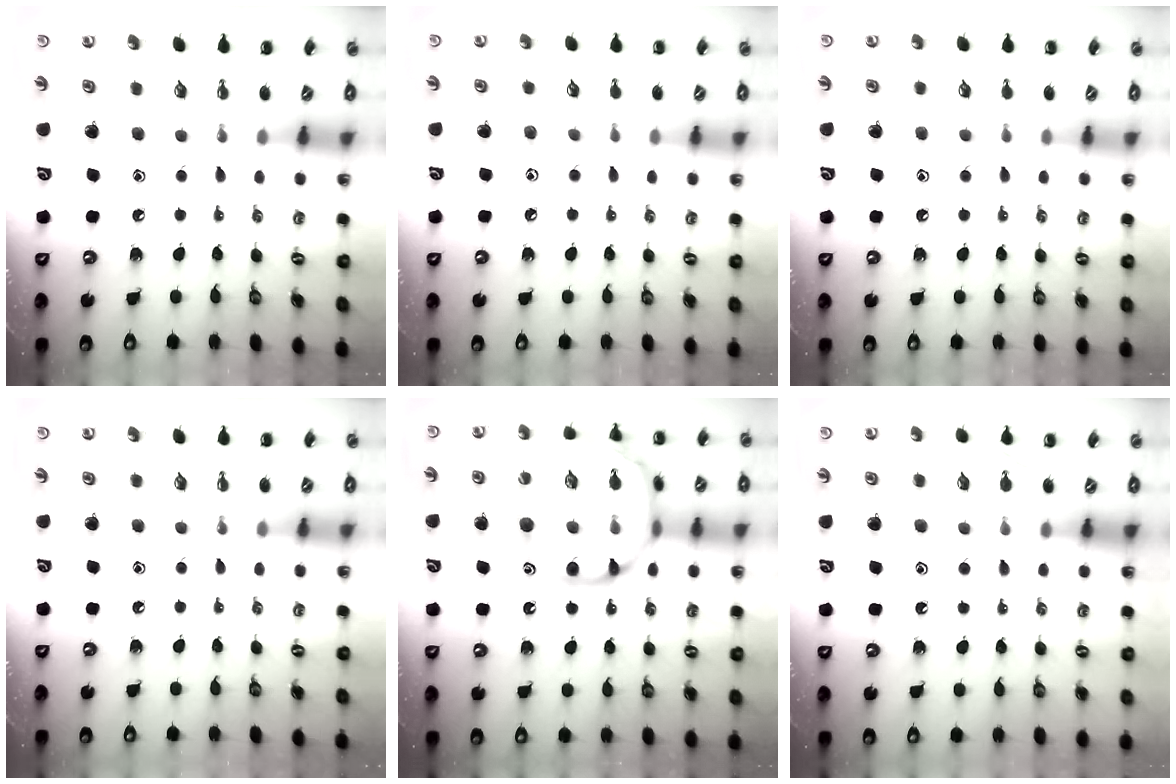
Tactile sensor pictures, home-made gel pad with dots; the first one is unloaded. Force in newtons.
{"total": 4.9, "press": 4.7, "slide": 1.5}
{"total": 5.4, "press": 5.3, "slide": 0.9}
{"total": 0.0}
{"total": 20.0, "press": 19.8, "slide": 2.5}
{"total": 7.1, "press": 6.8, "slide": 2.0}